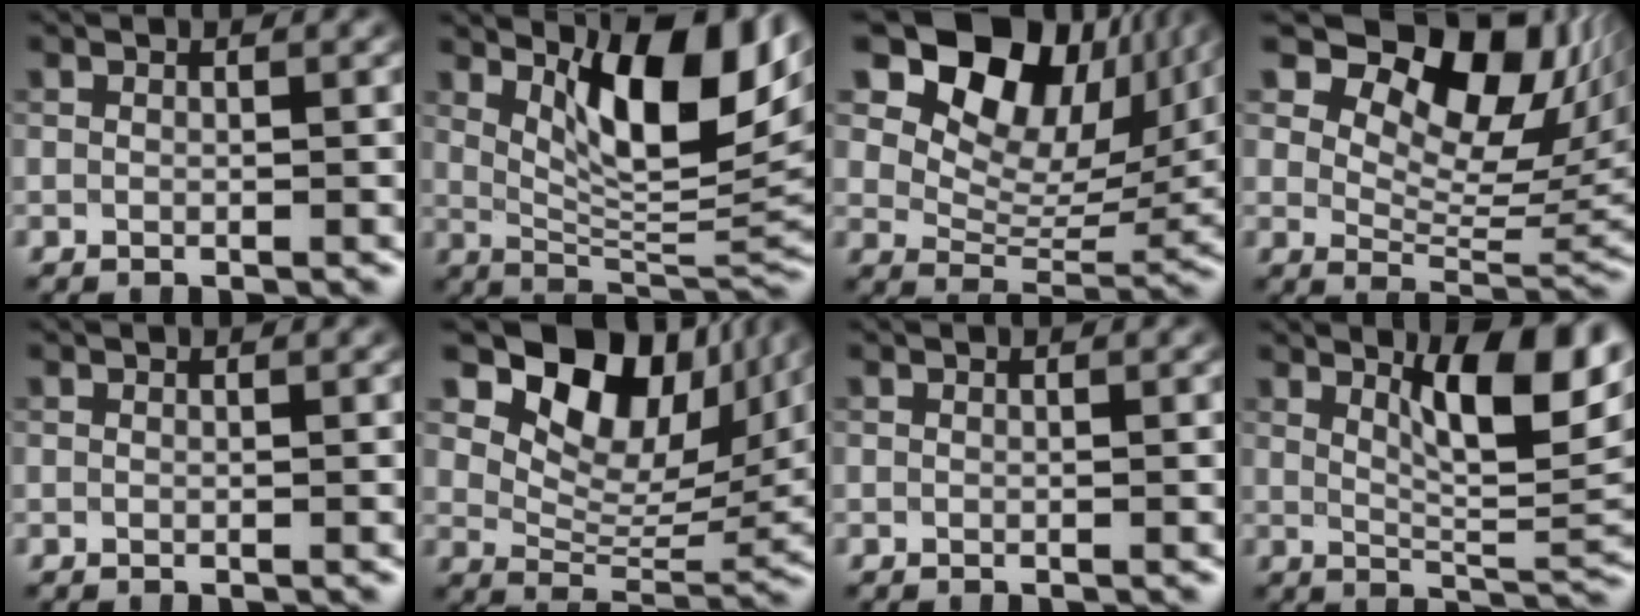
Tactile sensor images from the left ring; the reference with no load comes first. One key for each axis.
{"total": 10.8, "fx": 4.2, "fy": 3.4, "fz": 9.3, "tx": -0.147, "ty": -0.005, "tz": 0.078}
{"total": 13.7, "fx": 8.5, "fy": 7.7, "fz": 7.5, "tx": -0.126, "ty": 0.014, "tz": 0.144}
{"total": 12.3, "fx": 7.2, "fy": 6.3, "fz": 7.8, "tx": -0.122, "ty": 0.009, "tz": 0.120}
{"total": 0.0}
{"total": 12.1, "fx": 7.4, "fy": 6.6, "fz": 6.8, "tx": -0.115, "ty": 0.002, "tz": 0.130}
{"total": 0.0}
{"total": 8.4, "fx": 4.0, "fy": 2.2, "fz": 7.0, "tx": -0.105, "ty": -0.001, "tz": 0.068}